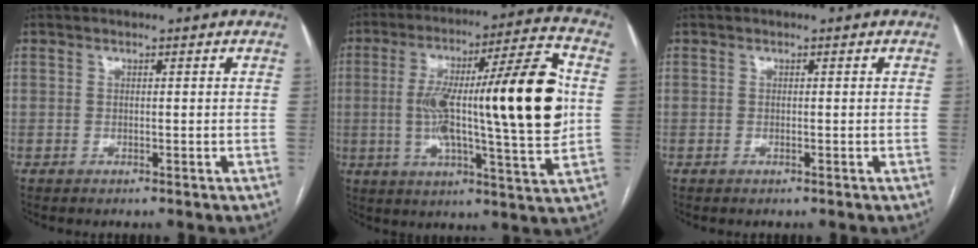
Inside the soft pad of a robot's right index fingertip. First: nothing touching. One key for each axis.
{"total": 23.7, "fx": 1.1, "fy": 2.4, "fz": 23.6, "tx": -0.343, "ty": 0.024, "tz": 0.010}
{"total": 0.0}